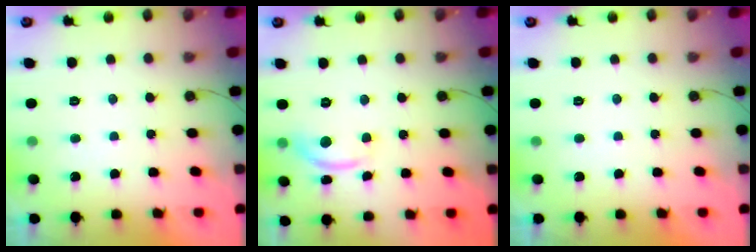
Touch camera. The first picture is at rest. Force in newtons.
{"total": 9.9, "press": 9.9, "slide": 0.5}
{"total": 0.0}